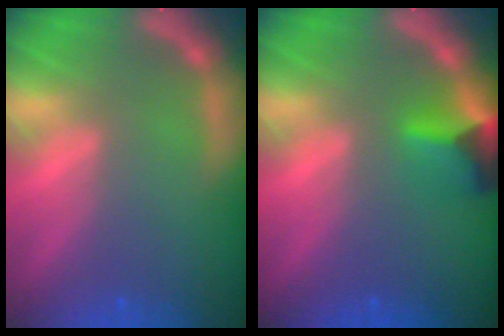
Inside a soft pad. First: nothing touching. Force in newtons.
{"total": 3.9}